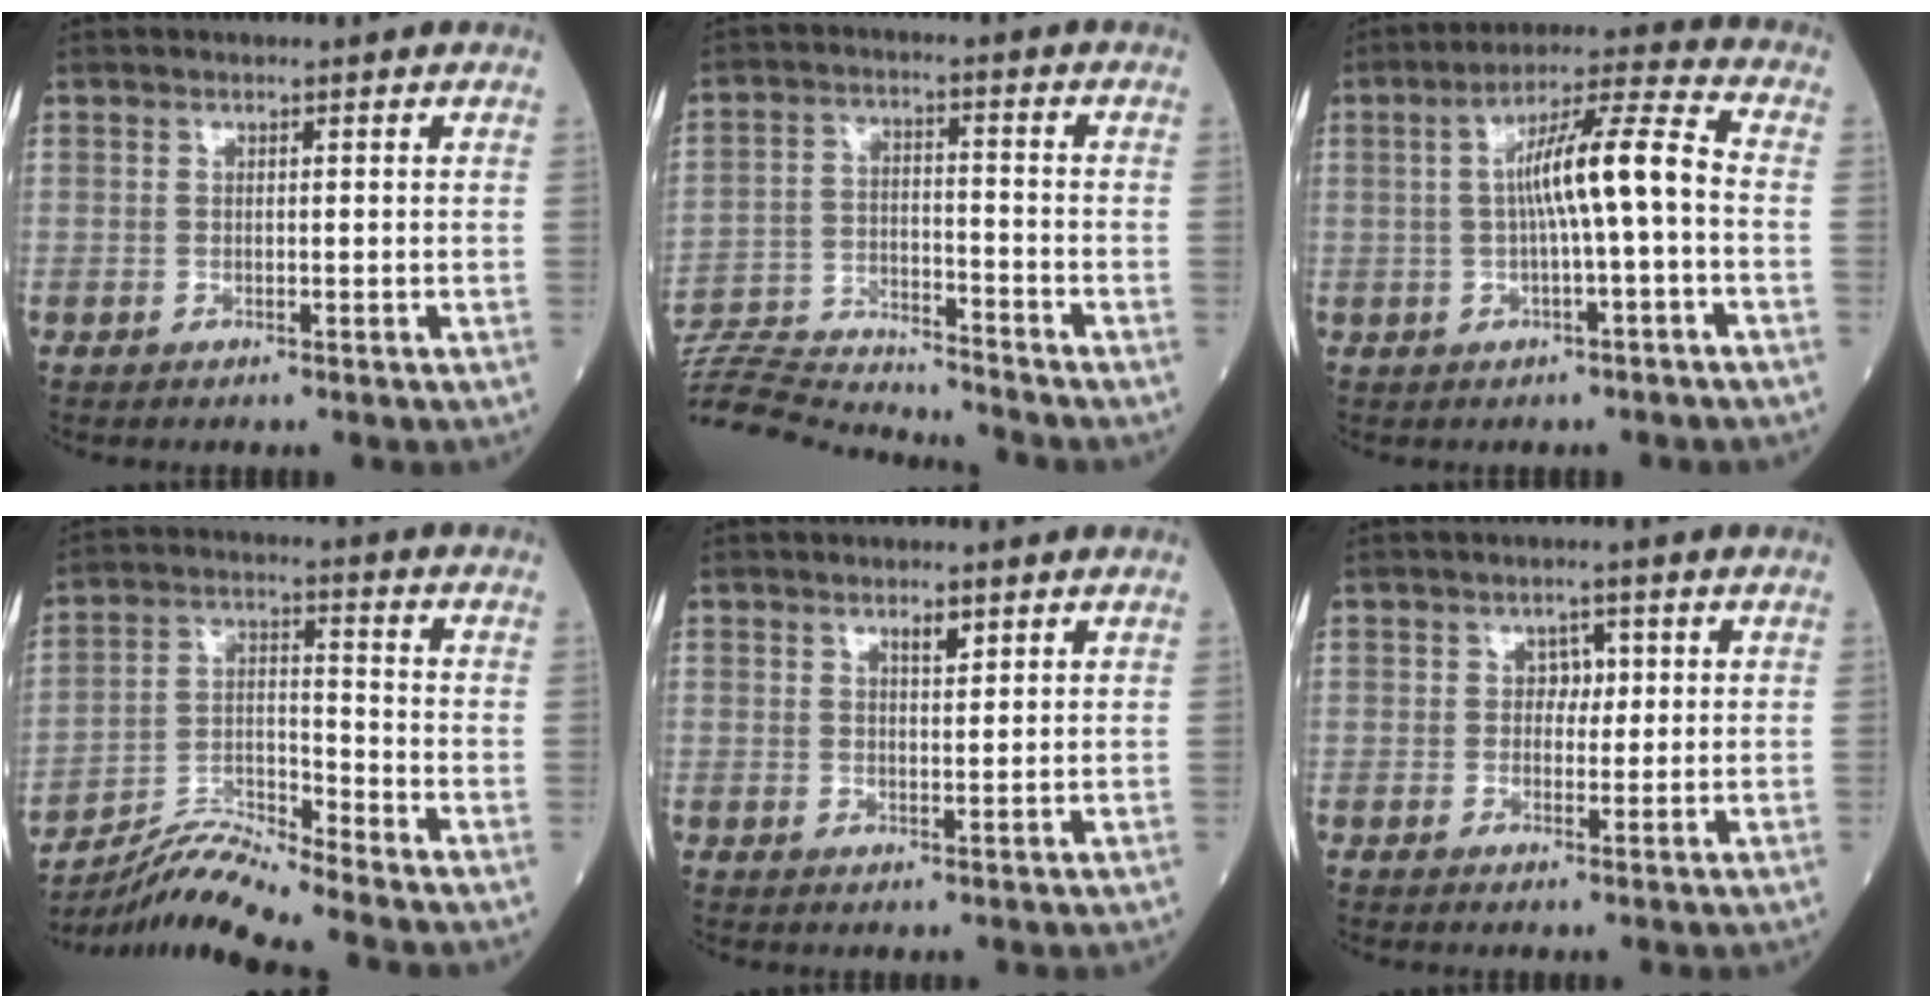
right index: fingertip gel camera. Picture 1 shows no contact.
{"total": 16.5, "force": [-16.2, 0.5, 3.3], "torque": [-0.066, 0.007, -0.263]}
{"total": 9.8, "force": [-0.4, 0.4, 9.7], "torque": [-0.166, 0.026, -0.012]}
{"total": 8.3, "force": [-7.8, -2.0, 1.7], "torque": [-0.042, 0.007, -0.145]}
{"total": 1.8, "force": [1.3, 0.5, 1.3], "torque": [-0.021, -0.002, 0.022]}
{"total": 2.2, "force": [0.5, 1.6, 1.4], "torque": [-0.012, 0.003, 0.004]}